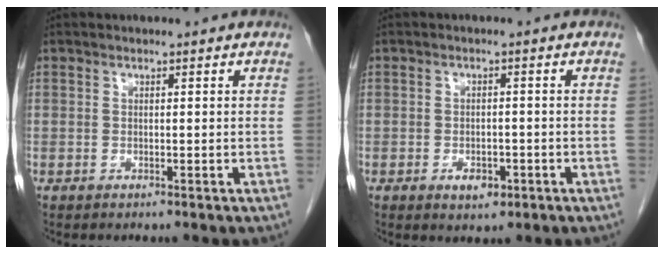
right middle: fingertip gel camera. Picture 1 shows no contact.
{"total": 3.0, "force": [-1.4, 1.8, 2.0], "torque": [-0.028, 0.003, -0.012]}